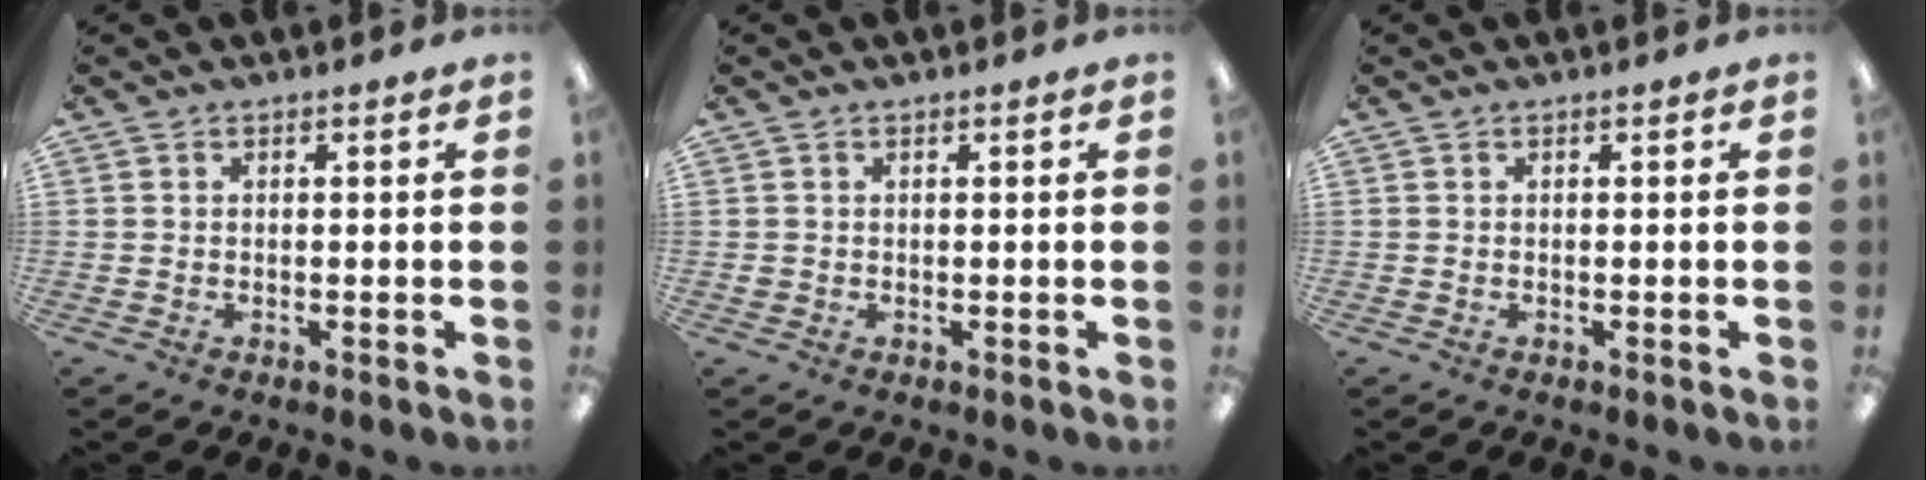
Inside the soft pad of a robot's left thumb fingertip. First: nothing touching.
{"total": 0.8, "force": [0.3, 0.7, 0.3], "torque": [-0.006, 0.004, 0.005]}
{"total": 0.0}